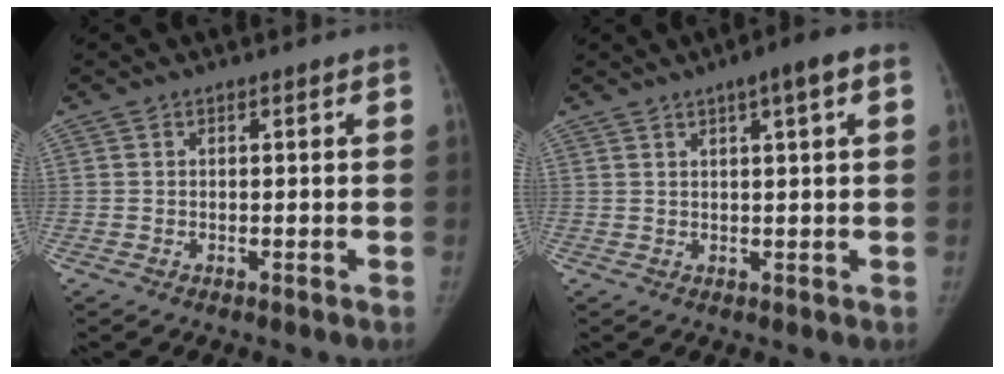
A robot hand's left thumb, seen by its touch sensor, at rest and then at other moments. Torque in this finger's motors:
{"motor_torque": [0.03, 0.08, 0.40, -0.39, 0.11]}